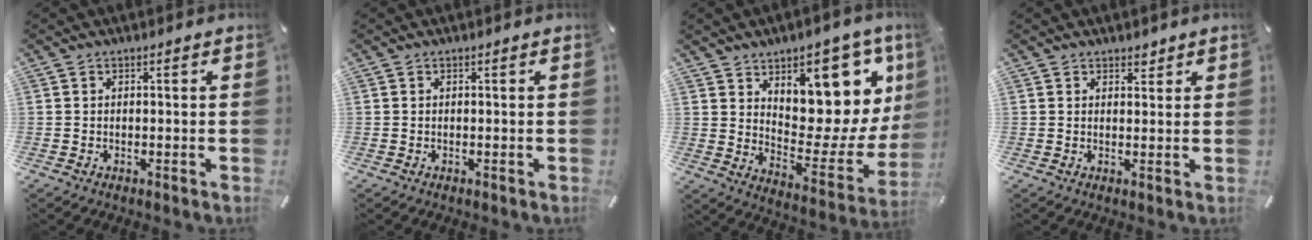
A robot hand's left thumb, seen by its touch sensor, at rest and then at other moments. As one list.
[{"total": 0.0}, {"total": 13.0, "force": [7.3, 8.3, 6.8], "torque": [-0.057, -0.099, 0.124]}, {"total": 1.9, "force": [1.4, 1.3, 0.5], "torque": [0.007, -0.005, 0.022]}]